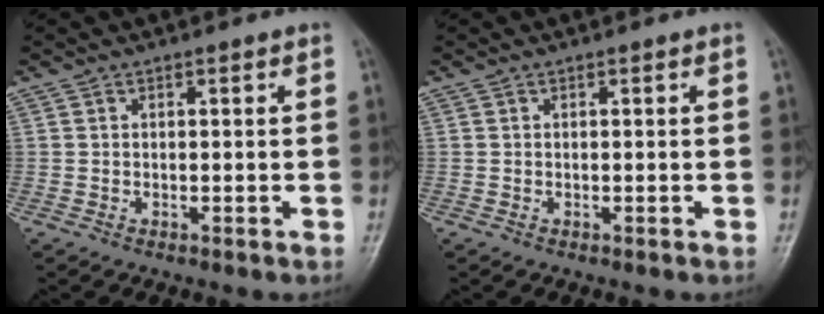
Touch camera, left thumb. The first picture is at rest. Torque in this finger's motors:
{"motor_torque": [0.00, 0.00, 0.12, -0.13, 0.00]}